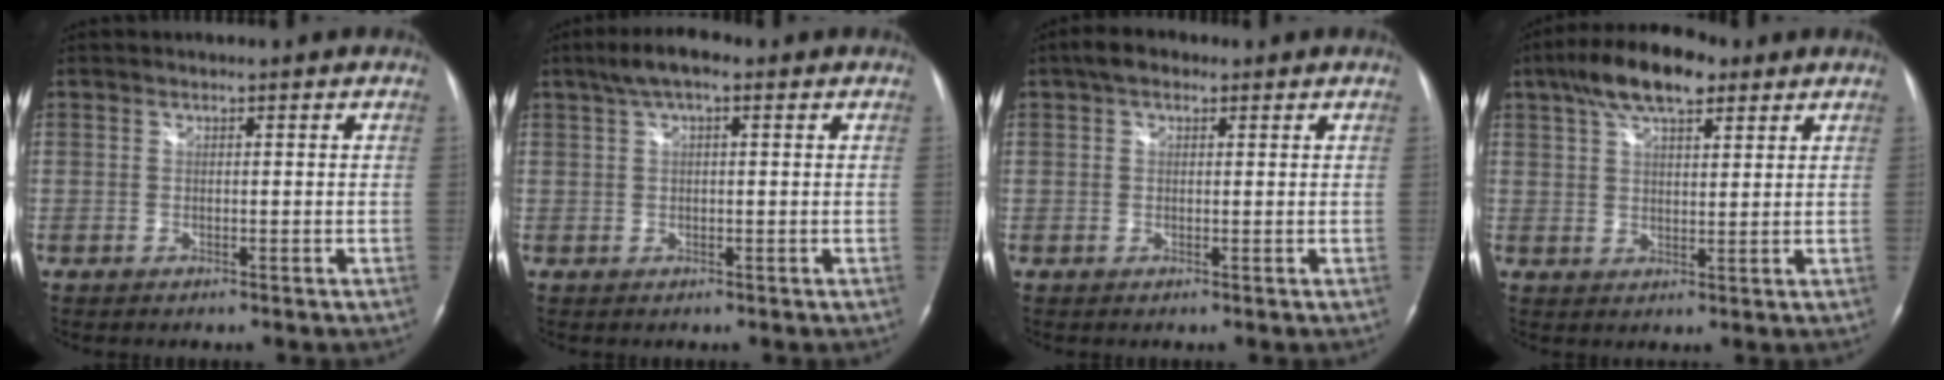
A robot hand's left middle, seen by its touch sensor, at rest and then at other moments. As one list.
[{"total": 5.2, "force": [2.9, 1.5, 4.1], "torque": [-0.080, 0.028, 0.046]}, {"total": 3.0, "force": [1.6, 1.7, 1.8], "torque": [-0.035, 0.017, 0.025]}, {"total": 10.5, "force": [6.5, 3.7, 7.3], "torque": [-0.134, 0.027, 0.112]}]